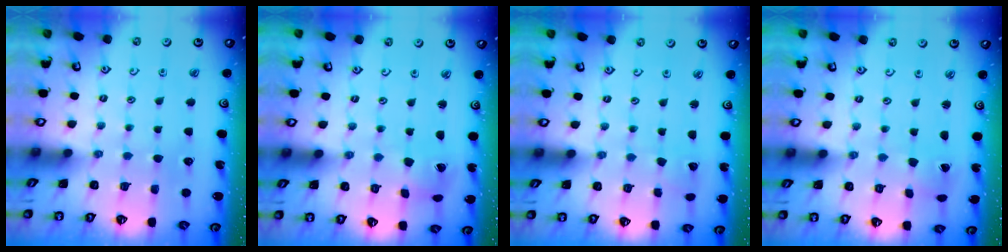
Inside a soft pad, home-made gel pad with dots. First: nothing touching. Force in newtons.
{"total": 2.1, "press": 2.0, "slide": 0.3}
{"total": 2.0, "press": 2.0, "slide": 0.2}
{"total": 1.6, "press": 1.5, "slide": 0.3}